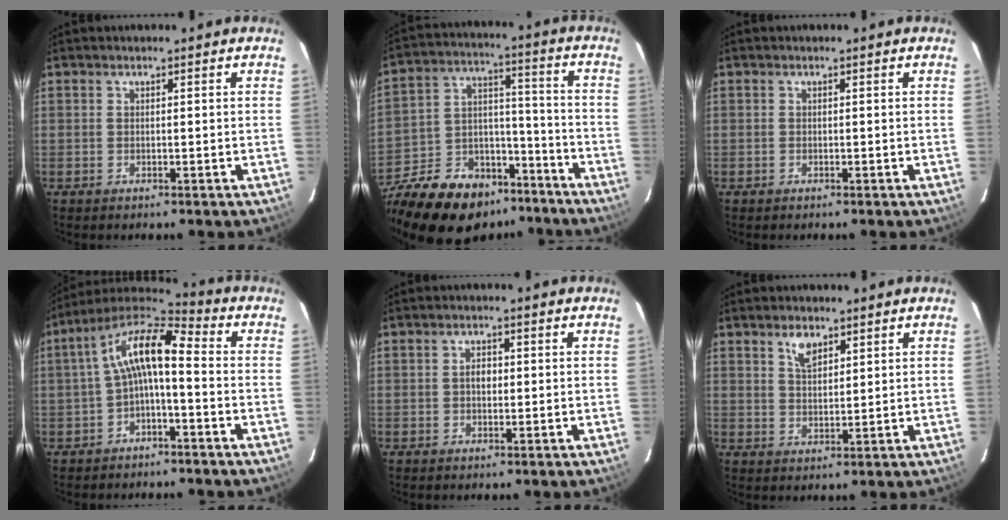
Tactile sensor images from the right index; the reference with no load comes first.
{"total": 22.9, "force": [-16.0, 13.1, 9.9], "torque": [-0.226, 0.047, -0.236]}
{"total": 0.0}
{"total": 10.2, "force": [-1.3, 3.5, 9.6], "torque": [-0.194, 0.025, -0.028]}
{"total": 2.0, "force": [0.0, 1.4, 1.4], "torque": [-0.025, 0.007, -0.001]}
{"total": 4.0, "force": [2.5, 1.9, 2.4], "torque": [-0.042, 0.006, 0.048]}